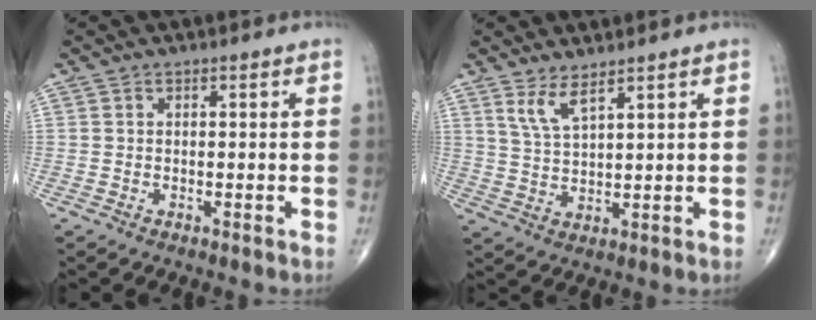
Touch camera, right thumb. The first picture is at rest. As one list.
[{"total": 4.7, "force": [3.3, 1.2, 3.1], "torque": [-0.064, -0.029, 0.072]}]